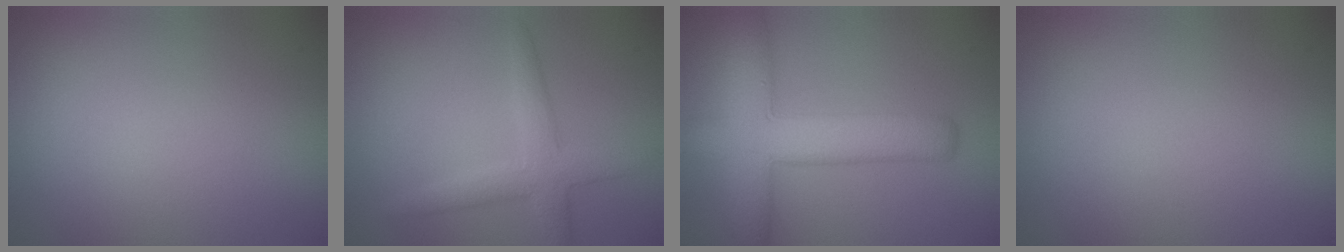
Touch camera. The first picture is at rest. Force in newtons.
{"total": 3.2, "press": 3.2, "slide": 0.2}
{"total": 7.8, "press": 7.8, "slide": 0.4}
{"total": 0.0}